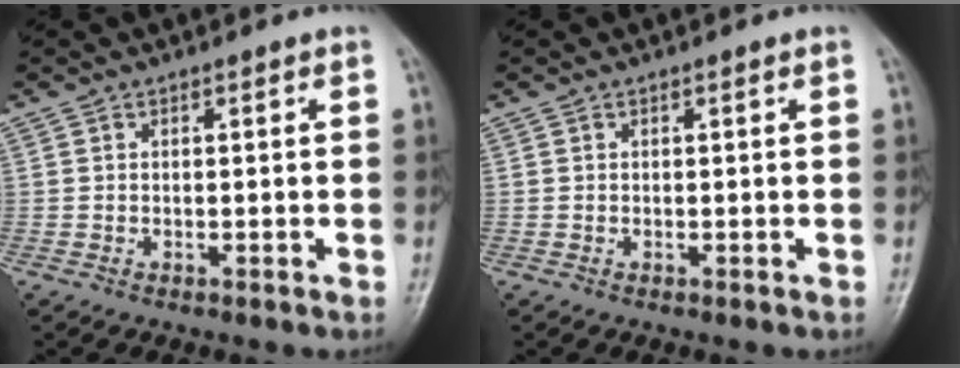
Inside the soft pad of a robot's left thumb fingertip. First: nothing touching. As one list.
[{"total": 0.0}]